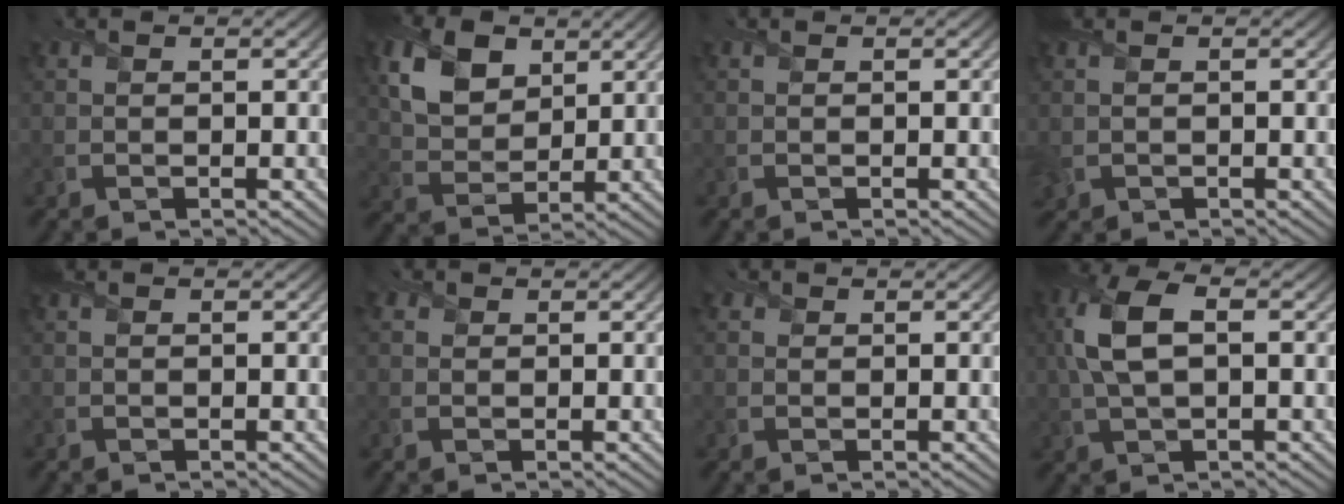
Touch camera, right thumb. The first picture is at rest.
{"total": 7.7, "force": [3.6, 5.1, 4.6], "torque": [-0.120, 0.002, 0.064]}
{"total": 0.0}
{"total": 1.4, "force": [-0.1, 1.1, 0.8], "torque": [-0.025, -0.006, 0.001]}
{"total": 0.0}
{"total": 1.3, "force": [0.6, 1.1, 0.3], "torque": [-0.004, 0.000, 0.007]}
{"total": 1.0, "force": [0.5, 0.8, 0.1], "torque": [0.002, -0.002, 0.006]}
{"total": 7.5, "force": [1.1, 3.6, 6.5], "torque": [-0.160, 0.015, 0.016]}